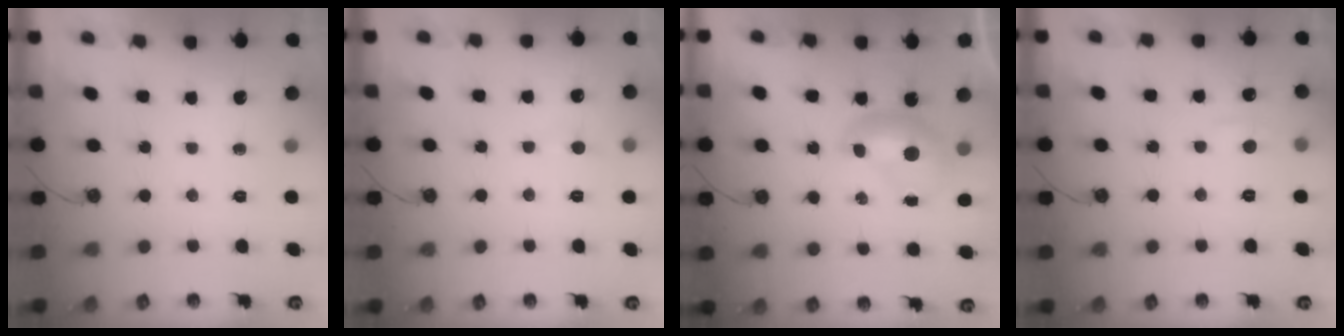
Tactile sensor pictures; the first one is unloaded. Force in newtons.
{"total": 1.1, "press": 0.9, "slide": 0.5}
{"total": 0.0}
{"total": 1.1, "press": 0.9, "slide": 0.6}